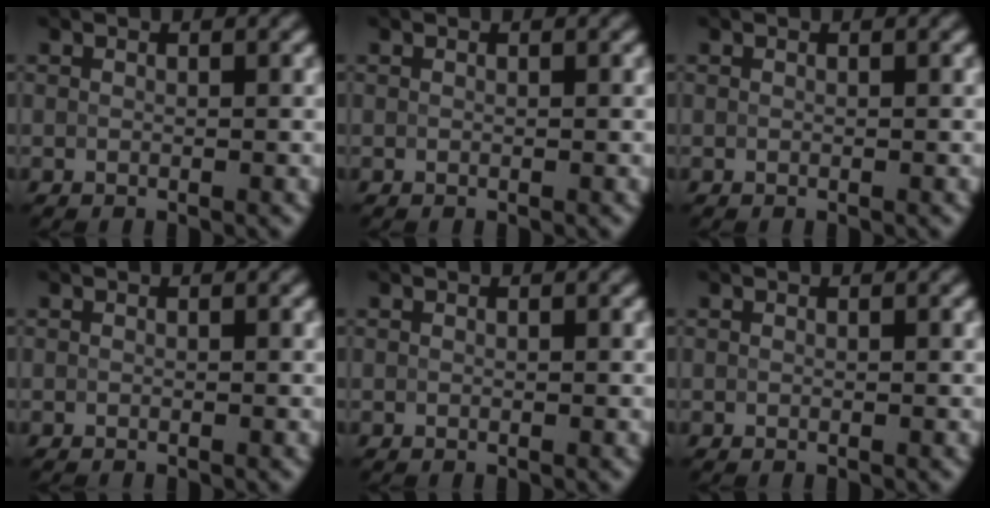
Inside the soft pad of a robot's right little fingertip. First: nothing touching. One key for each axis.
{"total": 0.0}
{"total": 0.0}
{"total": 0.0}
{"total": 0.0}
{"total": 0.0}